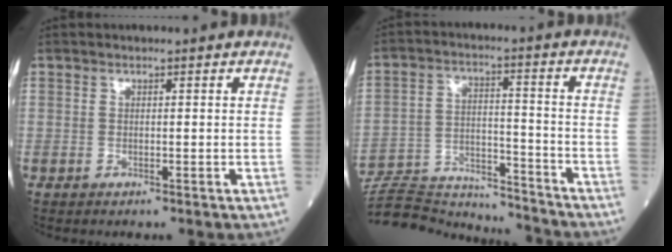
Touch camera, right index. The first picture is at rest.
{"total": 19.4, "force": [-18.8, 2.3, 4.0], "torque": [-0.102, 0.007, -0.286]}